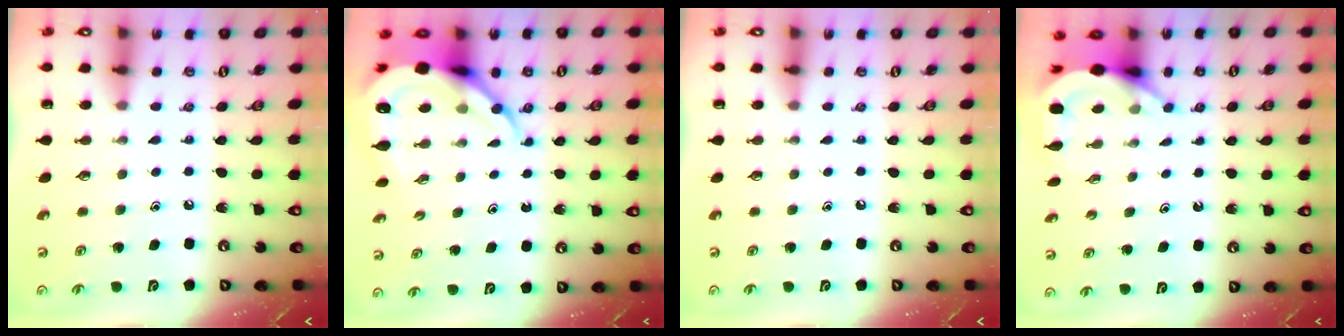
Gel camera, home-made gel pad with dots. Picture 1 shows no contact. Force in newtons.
{"total": 10.9, "press": 10.8, "slide": 1.2}
{"total": 0.0}
{"total": 5.8, "press": 5.8, "slide": 0.5}